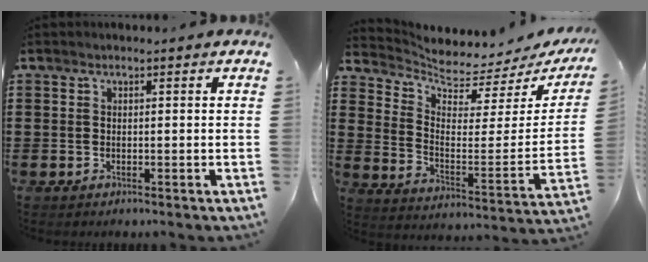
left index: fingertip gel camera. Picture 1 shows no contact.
{"total": 4.0, "force": [3.9, 0.6, 0.7], "torque": [-0.042, -0.046, 0.062]}